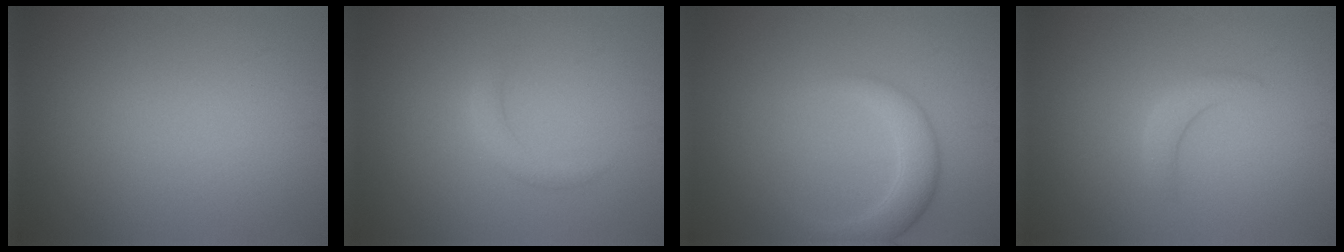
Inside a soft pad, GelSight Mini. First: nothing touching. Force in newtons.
{"total": 1.5, "press": 1.5, "slide": 0.0}
{"total": 3.2, "press": 3.1, "slide": 0.2}
{"total": 1.6, "press": 1.6, "slide": 0.2}